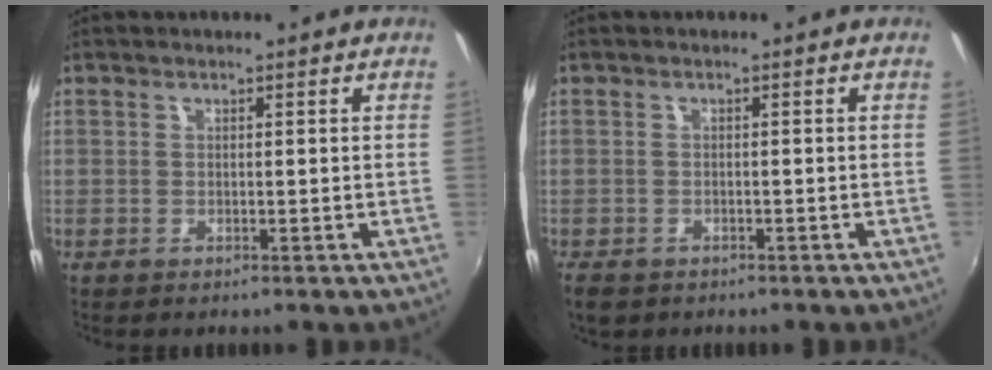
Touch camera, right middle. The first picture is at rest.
{"total": 3.5, "force": [-2.3, 2.1, 1.6], "torque": [-0.040, -0.013, -0.037]}